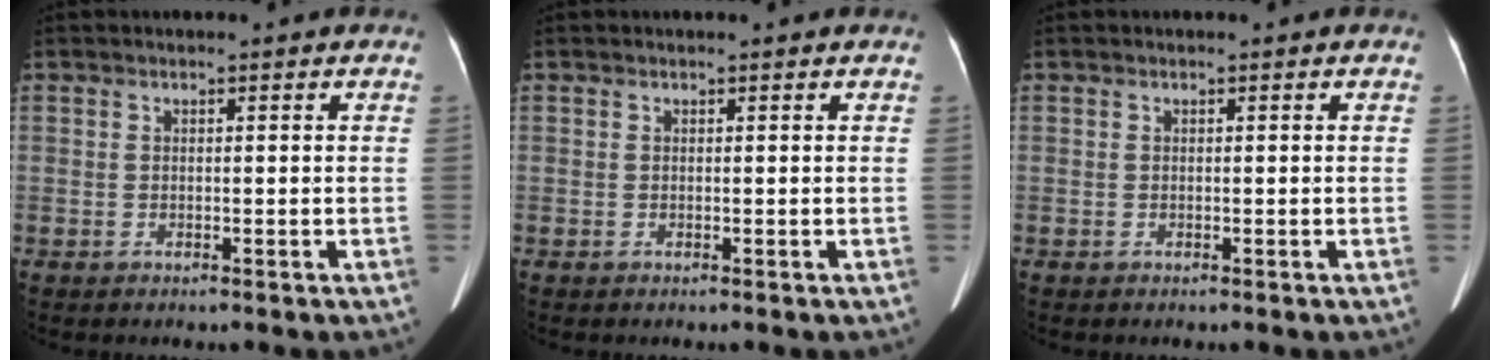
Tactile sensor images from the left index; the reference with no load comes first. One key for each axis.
{"total": 0.0}
{"total": 0.0}